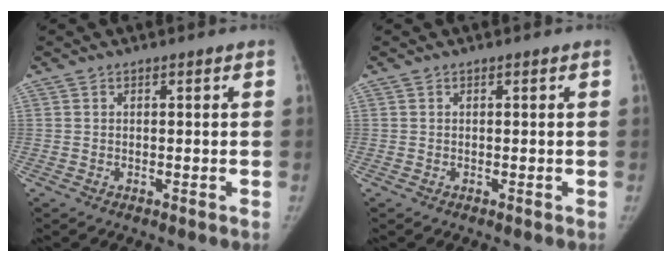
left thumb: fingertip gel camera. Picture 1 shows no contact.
{"total": 0.0}